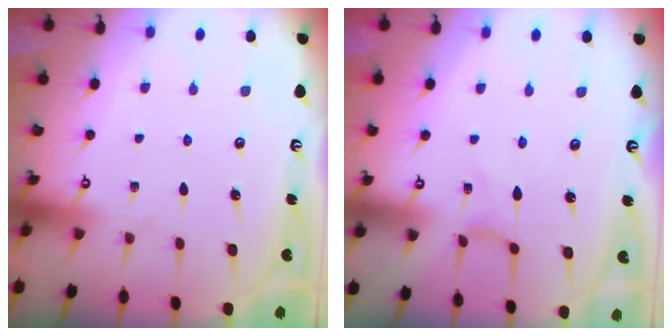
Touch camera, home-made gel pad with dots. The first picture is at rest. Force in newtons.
{"total": 0.0}